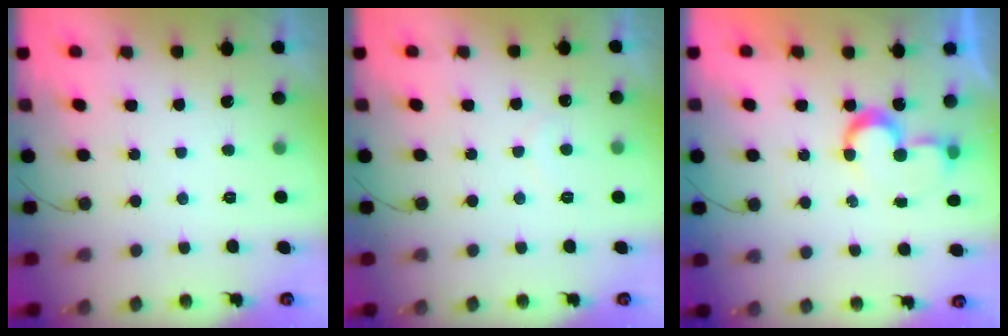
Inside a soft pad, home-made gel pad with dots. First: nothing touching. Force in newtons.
{"total": 3.7, "press": 3.7, "slide": 0.1}
{"total": 7.8, "press": 7.8, "slide": 0.2}